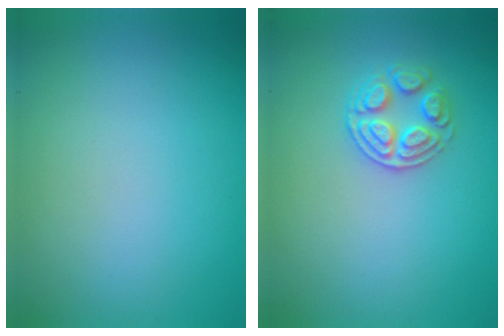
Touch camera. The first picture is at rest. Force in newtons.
{"total": 2.6, "press": 2.6, "slide": 0.4}